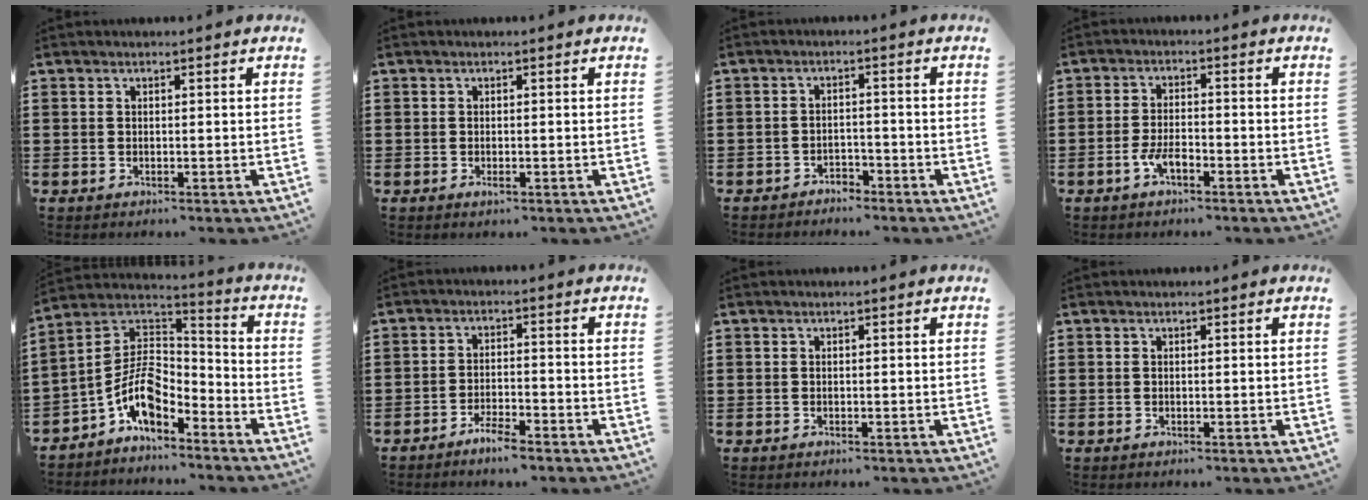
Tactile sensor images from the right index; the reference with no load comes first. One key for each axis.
{"total": 0.7, "fx": -0.3, "fy": 0.2, "fz": 0.6, "tx": -0.013, "ty": -0.005, "tz": -0.004}
{"total": 2.3, "fx": -2.3, "fy": 0.3, "fz": 0.0, "tx": -0.009, "ty": -0.001, "tz": -0.050}
{"total": 3.8, "fx": -2.0, "fy": 1.4, "fz": 2.9, "tx": -0.063, "ty": 0.001, "tz": -0.041}
{"total": 8.7, "fx": -4.8, "fy": 4.5, "fz": 5.7, "tx": -0.142, "ty": -0.012, "tz": -0.104}
{"total": 3.3, "fx": -3.0, "fy": 0.3, "fz": 1.3, "tx": -0.032, "ty": 0.003, "tz": -0.060}
{"total": 0.0}
{"total": 0.0}